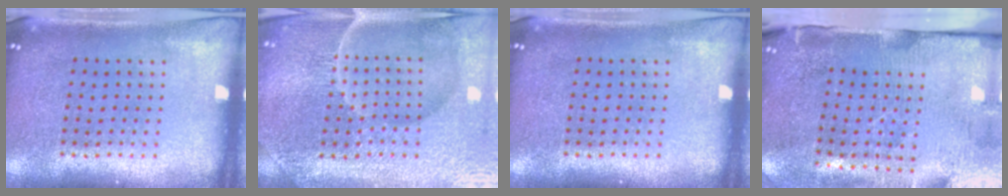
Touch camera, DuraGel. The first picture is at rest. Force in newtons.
{"total": 5.6, "press": 5.2, "slide": 2.1}
{"total": 0.0}
{"total": 4.6, "press": 3.7, "slide": 2.7}